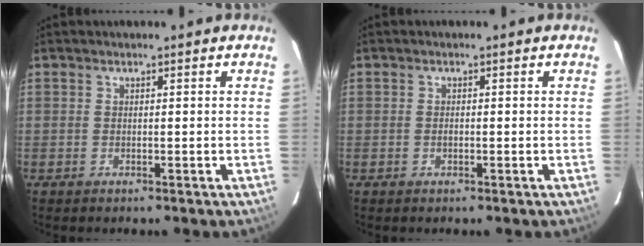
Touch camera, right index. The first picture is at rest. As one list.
[{"total": 0.6, "force": [-0.2, 0.4, 0.4], "torque": [-0.009, 0.002, -0.004]}]